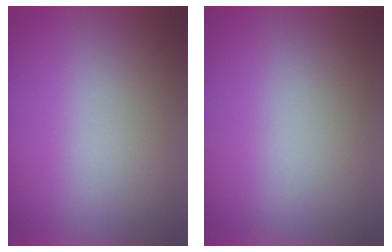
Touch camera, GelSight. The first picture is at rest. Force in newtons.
{"total": 0.0}